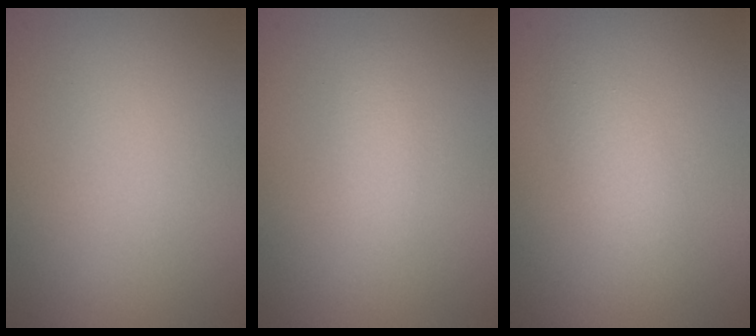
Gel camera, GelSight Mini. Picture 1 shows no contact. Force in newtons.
{"total": 1.3, "press": 1.3, "slide": 0.0}
{"total": 2.0, "press": 2.0, "slide": 0.2}